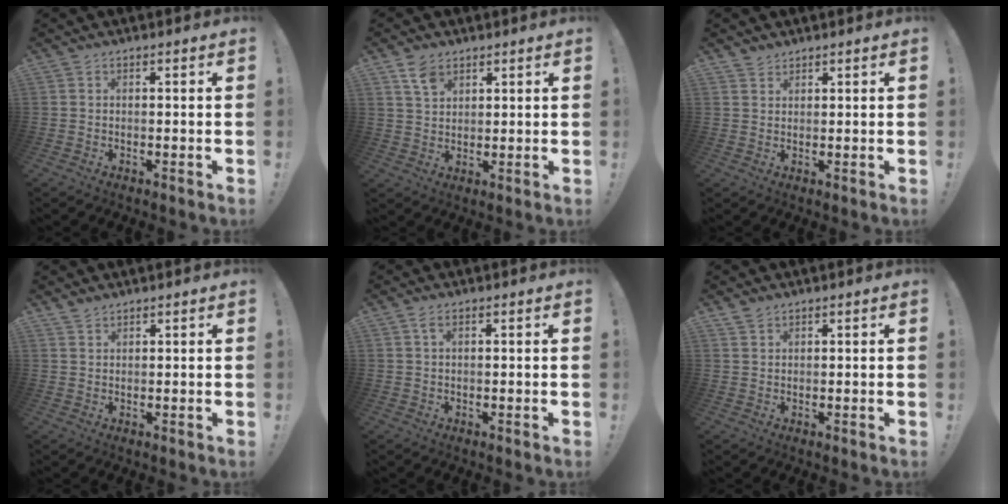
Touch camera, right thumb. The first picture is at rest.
{"total": 5.9, "force": [3.8, 3.6, 2.7], "torque": [-0.045, -0.015, 0.071]}
{"total": 1.9, "force": [1.8, 0.8, 0.2], "torque": [0.005, -0.014, 0.032]}
{"total": 1.9, "force": [1.7, 0.6, 0.5], "torque": [-0.009, -0.009, 0.033]}
{"total": 1.7, "force": [0.9, 0.8, 1.2], "torque": [-0.024, 0.001, 0.015]}
{"total": 1.8, "force": [1.6, 0.8, 0.4], "torque": [-0.008, -0.008, 0.031]}